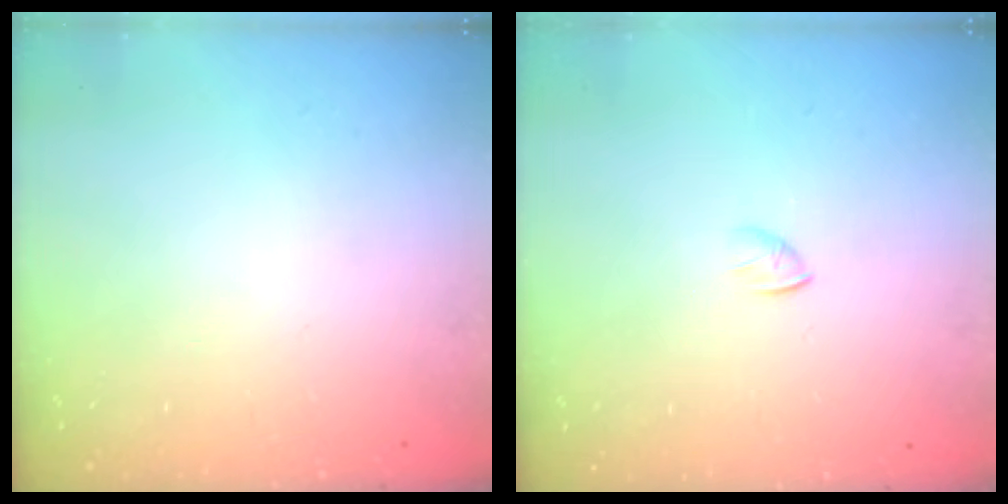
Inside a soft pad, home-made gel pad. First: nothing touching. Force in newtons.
{"total": 1.3, "press": 1.2, "slide": 0.4}